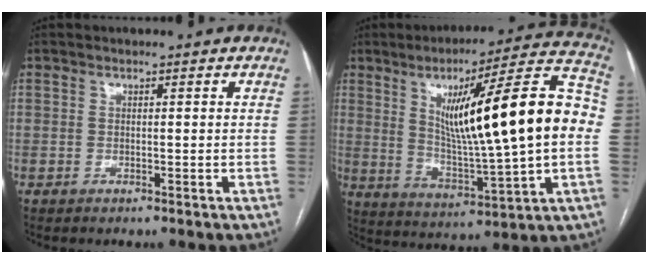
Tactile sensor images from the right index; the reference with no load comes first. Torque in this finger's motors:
{"motor_torque": [2.09, -0.05, 0.84, 0.21]}